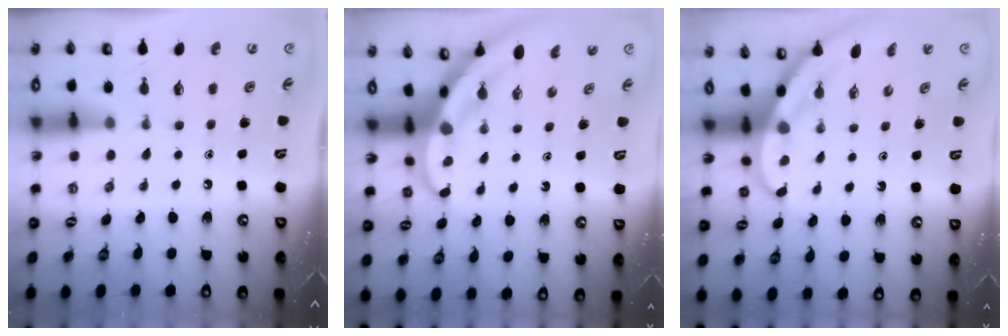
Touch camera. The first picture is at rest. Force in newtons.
{"total": 4.0, "press": 3.9, "slide": 0.6}
{"total": 3.2, "press": 3.2, "slide": 0.1}